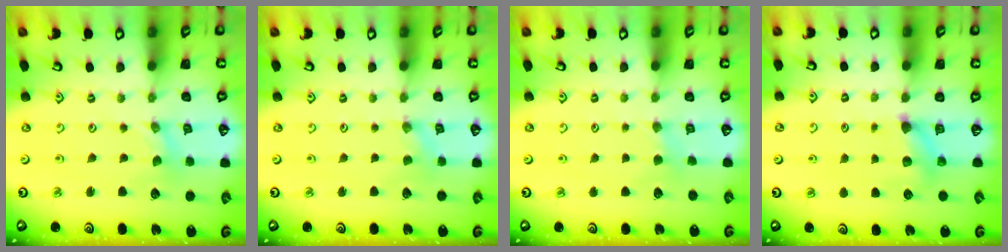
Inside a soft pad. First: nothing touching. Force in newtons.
{"total": 0.5, "press": 0.5, "slide": 0.1}
{"total": 2.8, "press": 2.7, "slide": 0.5}
{"total": 5.7, "press": 5.7, "slide": 0.4}